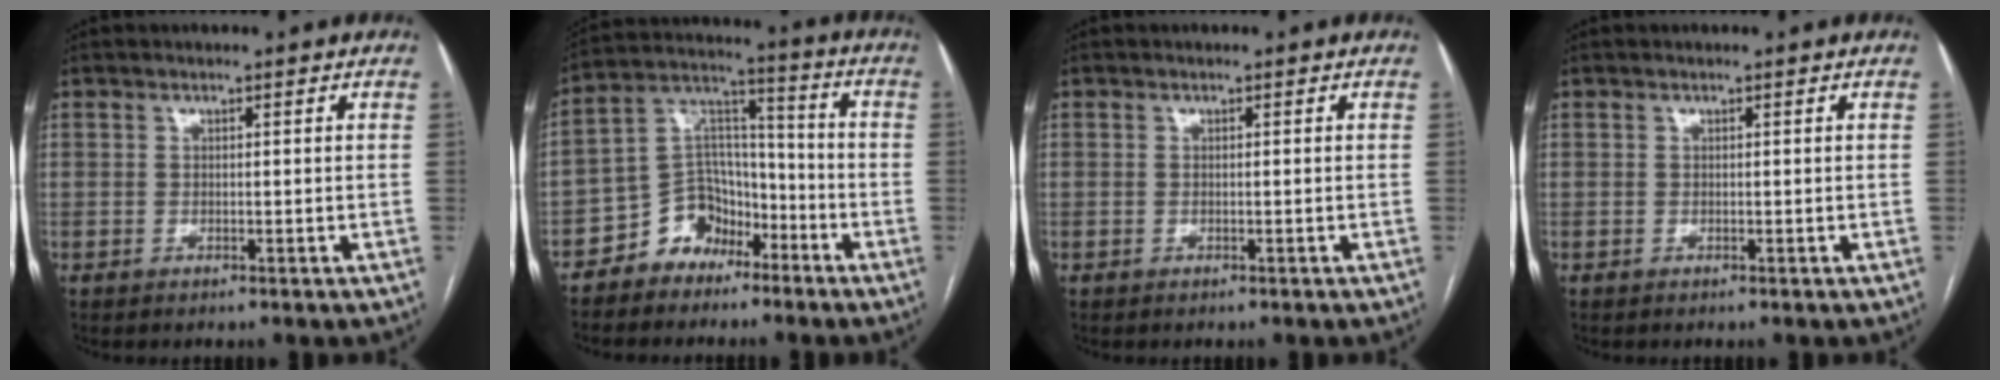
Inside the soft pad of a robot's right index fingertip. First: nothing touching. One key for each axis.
{"total": 9.4, "fx": -6.2, "fy": 6.6, "fz": 2.5, "tx": -0.047, "ty": 0.049, "tz": -0.111}
{"total": 0.0}
{"total": 0.0}